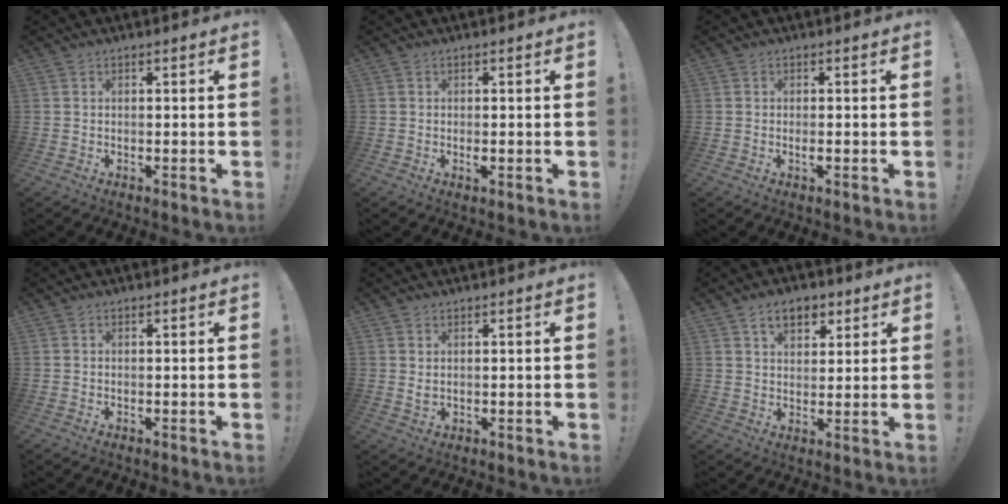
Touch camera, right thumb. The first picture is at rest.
{"total": 0.8, "force": [-0.3, 0.4, 0.7], "torque": [-0.004, -0.003, -0.006]}
{"total": 1.2, "force": [-0.3, -0.1, 1.2], "torque": [-0.012, -0.006, -0.006]}
{"total": 0.0}
{"total": 1.6, "force": [0.7, 0.8, 1.2], "torque": [-0.010, -0.005, 0.010]}
{"total": 8.4, "force": [4.5, 5.5, 4.6], "torque": [-0.060, -0.010, 0.082]}